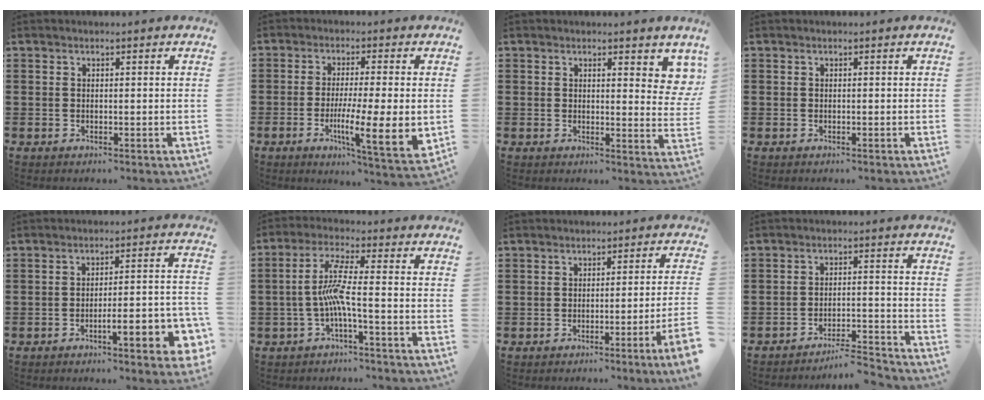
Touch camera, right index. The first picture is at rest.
{"total": 9.9, "force": [-2.1, 1.6, 9.6], "torque": [-0.146, -0.019, -0.031]}
{"total": 3.5, "force": [2.6, 1.2, 2.0], "torque": [-0.023, -0.007, 0.043]}
{"total": 0.0}
{"total": 7.1, "force": [-4.1, 1.2, 5.8], "torque": [-0.085, -0.011, -0.074]}
{"total": 6.5, "force": [-2.1, 0.0, 6.1], "torque": [-0.137, -0.010, -0.051]}
{"total": 2.8, "force": [-1.8, -1.0, 1.9], "torque": [-0.033, -0.010, -0.036]}
{"total": 4.5, "force": [-4.4, 0.0, 1.1], "torque": [-0.022, -0.003, -0.089]}